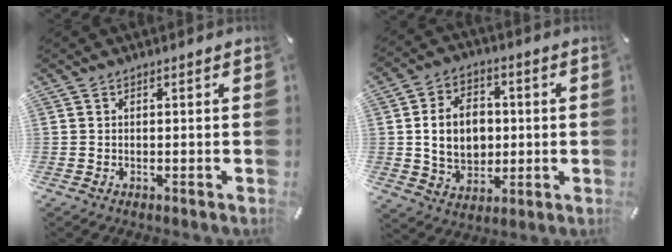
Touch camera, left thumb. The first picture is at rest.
{"total": 11.6, "force": [0.7, 9.1, 7.1], "torque": [-0.131, 0.011, 0.013]}